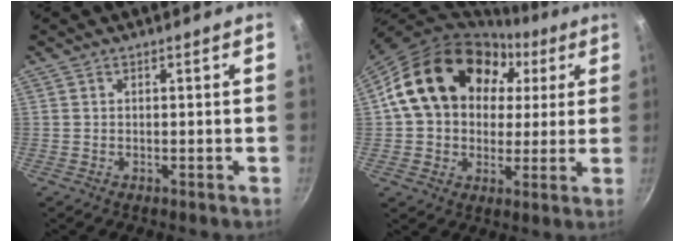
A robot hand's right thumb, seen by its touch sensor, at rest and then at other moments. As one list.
[{"total": 21.4, "force": [5.3, 16.7, 12.2], "torque": [-0.182, 0.033, 0.088]}]